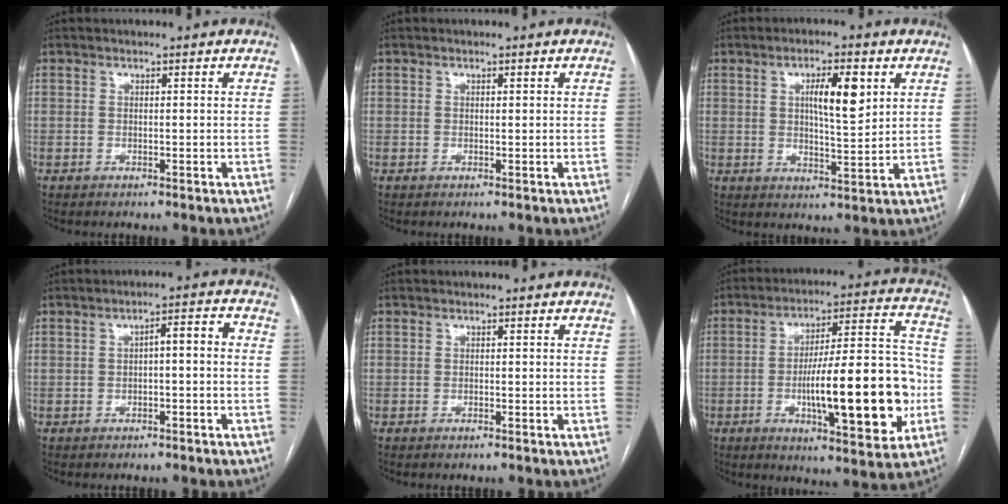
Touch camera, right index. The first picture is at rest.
{"total": 0.0}
{"total": 7.4, "force": [2.5, 1.6, 6.8], "torque": [-0.113, 0.003, 0.043]}
{"total": 3.7, "force": [-0.5, 1.0, 3.6], "torque": [-0.052, 0.024, -0.006]}
{"total": 0.0}
{"total": 20.8, "force": [-4.5, 4.3, 19.8], "torque": [-0.292, 0.019, -0.058]}